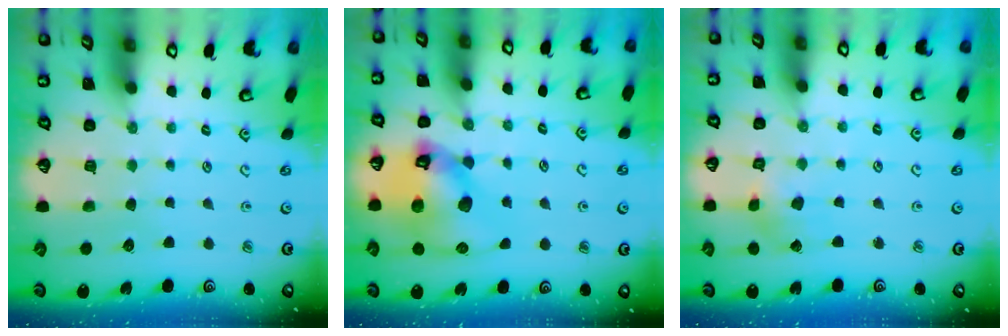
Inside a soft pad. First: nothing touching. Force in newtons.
{"total": 15.4, "press": 15.3, "slide": 2.1}
{"total": 2.0, "press": 2.0, "slide": 0.3}